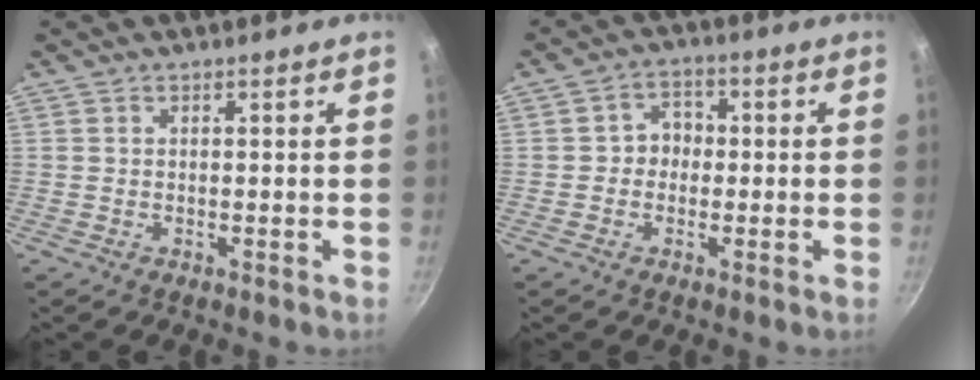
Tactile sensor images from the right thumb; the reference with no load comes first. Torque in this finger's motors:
{"motor_torque": [-0.42, 0.35, 0.07, -0.04, 0.09]}